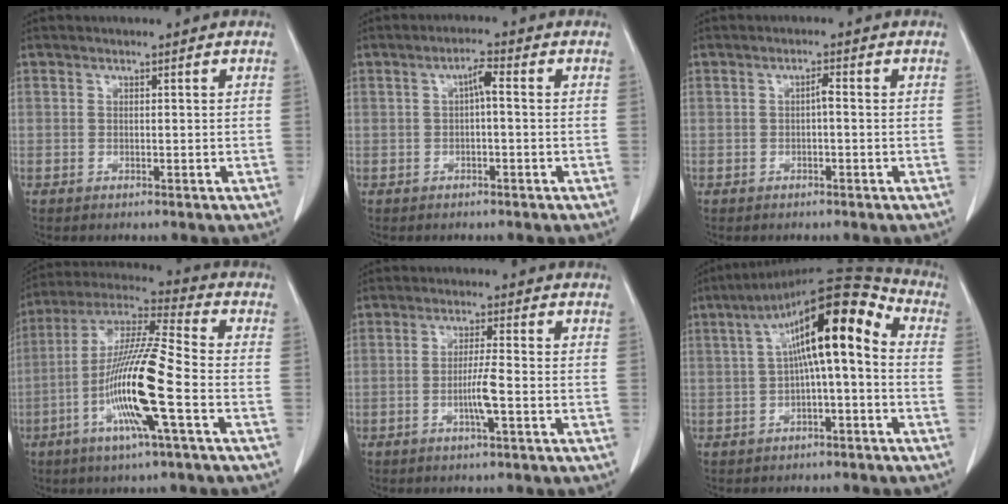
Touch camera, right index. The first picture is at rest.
{"total": 2.5, "force": [0.1, 0.4, 2.5], "torque": [-0.043, 0.009, 0.001]}
{"total": 1.3, "force": [-0.2, 0.2, 1.3], "torque": [-0.022, 0.004, -0.003]}
{"total": 15.5, "force": [-4.7, 0.0, 14.8], "torque": [-0.292, -0.004, -0.095]}
{"total": 3.8, "force": [-1.2, -0.4, 3.6], "torque": [-0.069, -0.002, -0.022]}
{"total": 13.6, "force": [1.4, 2.8, 13.2], "torque": [-0.208, 0.057, 0.020]}